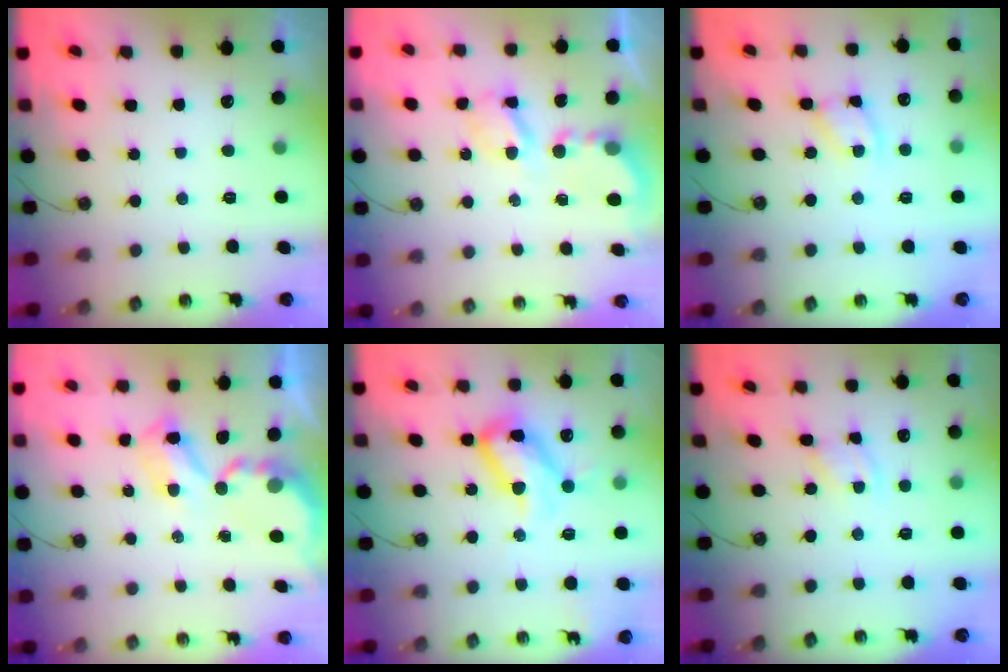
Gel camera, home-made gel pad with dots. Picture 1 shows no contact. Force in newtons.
{"total": 4.9, "press": 4.9, "slide": 0.4}
{"total": 5.9, "press": 5.9, "slide": 0.3}
{"total": 6.3, "press": 6.3, "slide": 0.5}
{"total": 20.0, "press": 19.9, "slide": 2.3}
{"total": 2.4, "press": 2.4, "slide": 0.2}